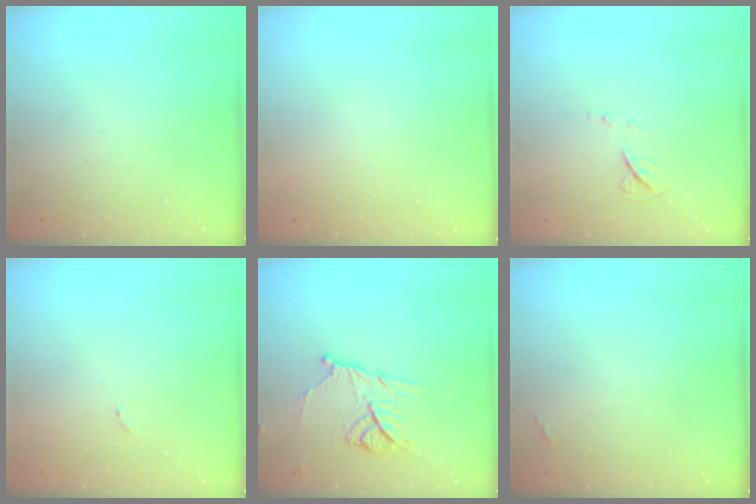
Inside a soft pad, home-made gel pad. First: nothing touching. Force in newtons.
{"total": 1.5, "press": 1.5, "slide": 0.1}
{"total": 5.7, "press": 5.6, "slide": 0.5}
{"total": 4.2, "press": 4.1, "slide": 0.7}
{"total": 11.4, "press": 11.3, "slide": 0.7}
{"total": 2.8, "press": 2.8, "slide": 0.4}